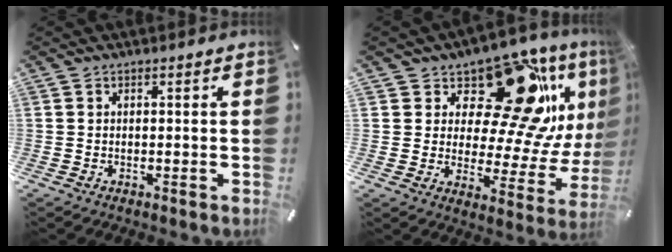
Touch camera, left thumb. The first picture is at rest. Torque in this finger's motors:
{"motor_torque": [2.45, 2.30, 1.55, -1.22, 0.12]}